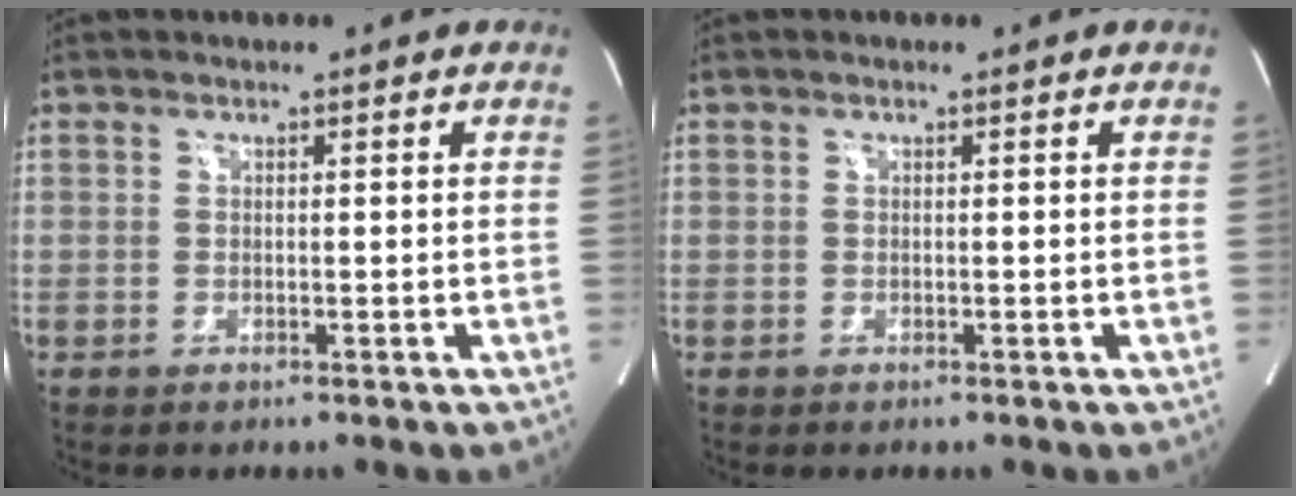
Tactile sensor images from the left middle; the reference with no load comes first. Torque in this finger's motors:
{"motor_torque": [0.73, -0.72, -0.14, -0.01]}